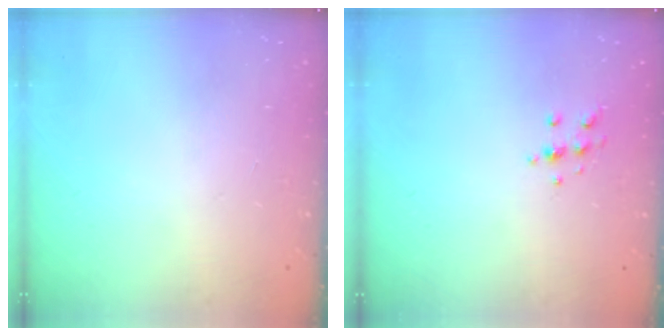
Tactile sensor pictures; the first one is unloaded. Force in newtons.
{"total": 6.2, "press": 6.2, "slide": 0.8}